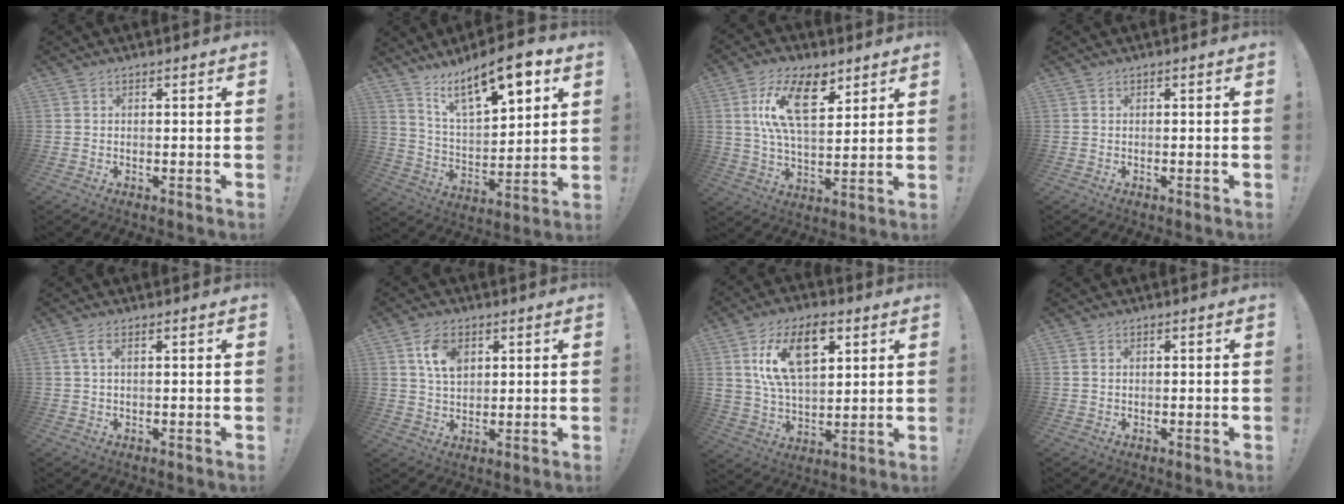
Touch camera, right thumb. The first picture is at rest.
{"total": 15.5, "force": [10.1, 4.8, 10.7], "torque": [-0.171, -0.066, 0.166]}
{"total": 16.0, "force": [7.1, 7.8, 12.0], "torque": [-0.219, -0.016, 0.123]}
{"total": 0.0}
{"total": 2.9, "force": [1.1, 0.9, 2.6], "torque": [-0.049, 0.000, 0.019]}
{"total": 8.2, "force": [3.4, 5.4, 5.2], "torque": [-0.081, -0.003, 0.065]}
{"total": 16.6, "force": [7.3, 9.6, 11.4], "torque": [-0.194, -0.017, 0.131]}
{"total": 0.7, "force": [0.4, 0.5, 0.3], "torque": [-0.012, 0.003, 0.008]}